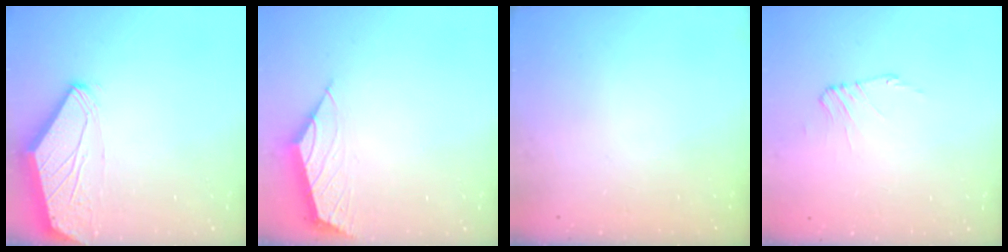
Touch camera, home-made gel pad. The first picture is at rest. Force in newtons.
{"total": 1.8, "press": 1.7, "slide": 0.5}
{"total": 0.0}
{"total": 1.1, "press": 1.0, "slide": 0.3}